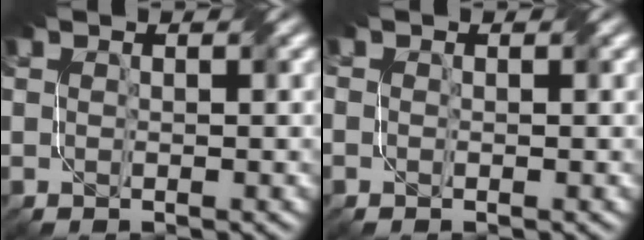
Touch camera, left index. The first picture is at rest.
{"total": 1.0, "force": [-0.2, 0.7, 0.7], "torque": [-0.013, 0.005, -0.013]}